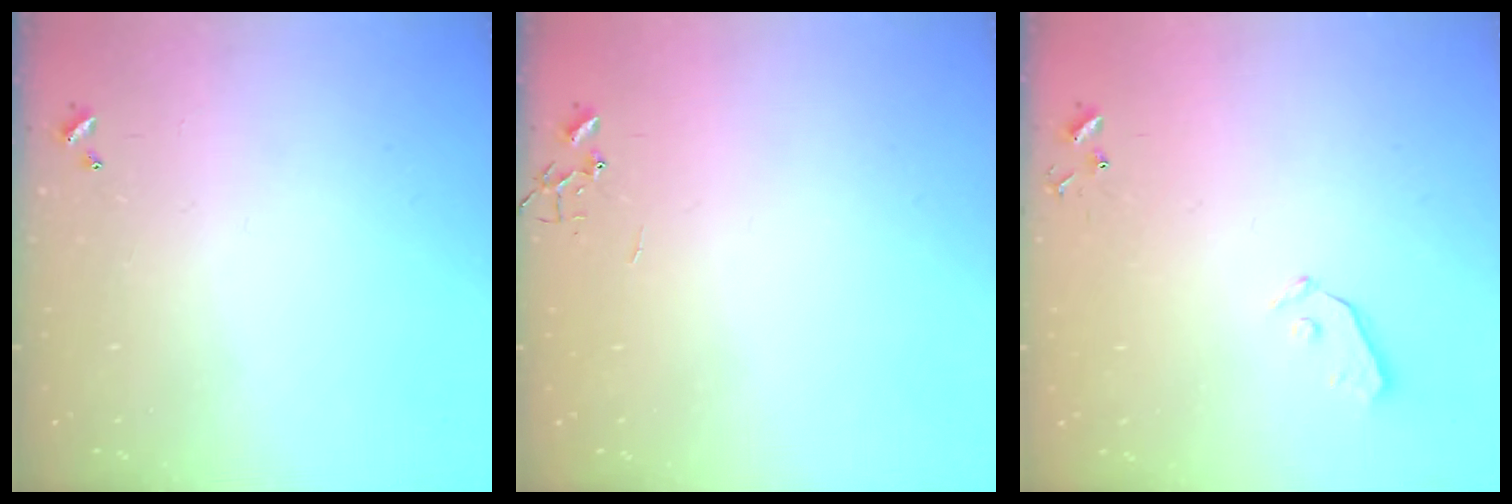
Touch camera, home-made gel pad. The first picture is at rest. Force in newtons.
{"total": 0.0}
{"total": 3.3, "press": 3.2, "slide": 0.5}